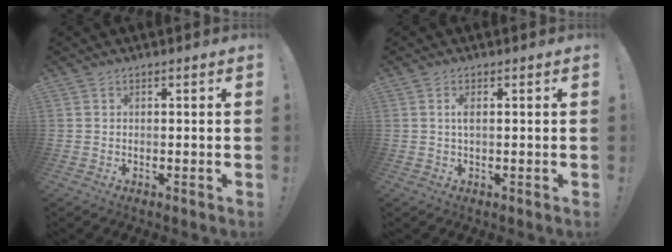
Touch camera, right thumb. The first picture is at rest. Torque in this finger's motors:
{"motor_torque": [0.10, 0.12, 0.48, -0.43, 0.15]}